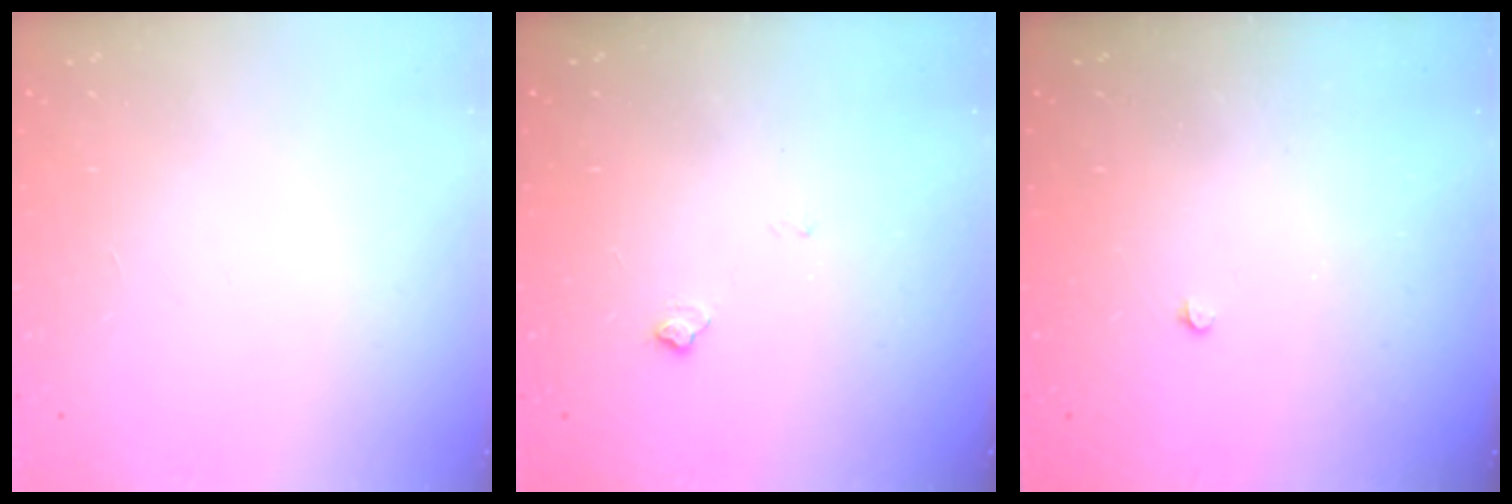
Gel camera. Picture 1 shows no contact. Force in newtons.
{"total": 5.0, "press": 5.0, "slide": 0.7}
{"total": 2.3, "press": 2.3, "slide": 0.4}